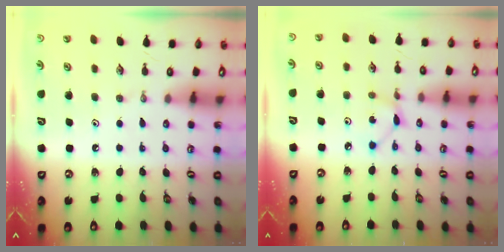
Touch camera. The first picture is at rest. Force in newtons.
{"total": 2.5, "press": 2.5, "slide": 0.1}